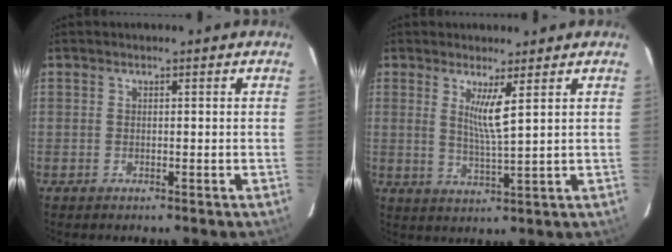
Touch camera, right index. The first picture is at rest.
{"total": 4.9, "force": [2.2, -0.3, 4.3], "torque": [-0.083, -0.014, 0.038]}